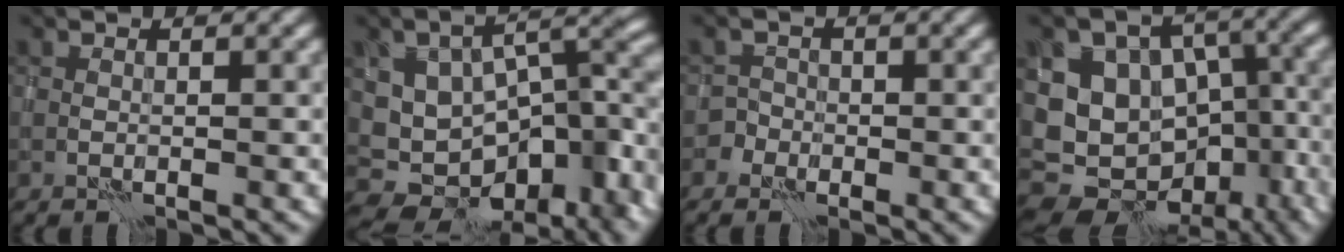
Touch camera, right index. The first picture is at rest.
{"total": 12.2, "force": [-4.0, 8.0, 8.3], "torque": [-0.124, -0.025, -0.039]}
{"total": 2.8, "force": [-2.0, 2.0, 0.0], "torque": [0.028, 0.001, -0.036]}
{"total": 13.7, "force": [-4.7, 10.7, 7.2], "torque": [-0.116, -0.009, -0.046]}